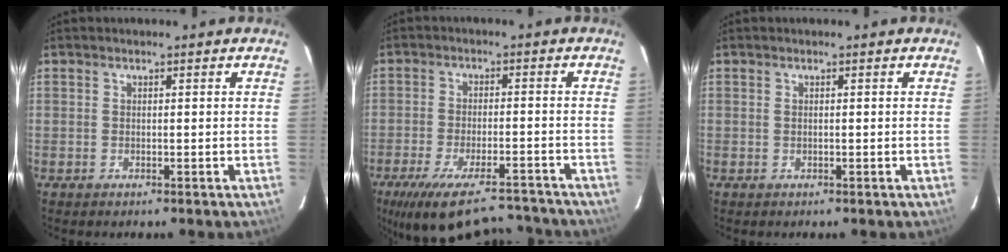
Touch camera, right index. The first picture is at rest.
{"total": 18.5, "force": [-15.2, 5.5, 9.0], "torque": [-0.180, -0.027, -0.224]}
{"total": 0.0}